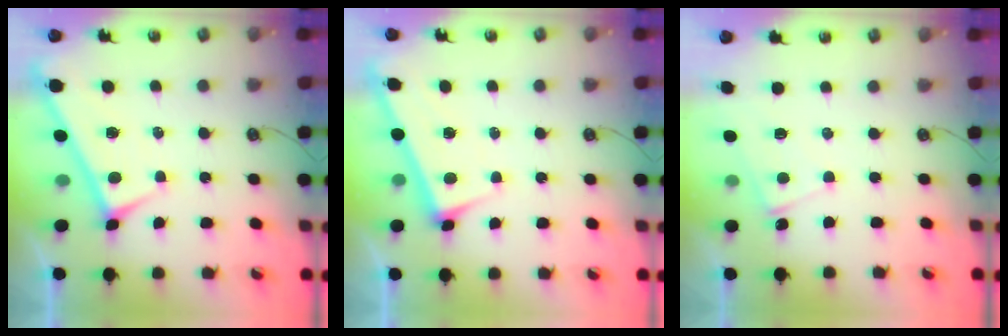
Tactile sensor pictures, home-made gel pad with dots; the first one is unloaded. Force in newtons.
{"total": 2.8, "press": 2.8, "slide": 0.2}
{"total": 2.1, "press": 2.0, "slide": 0.3}